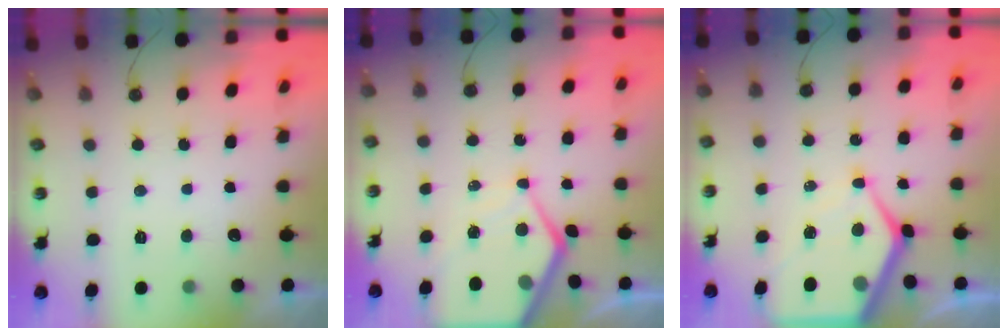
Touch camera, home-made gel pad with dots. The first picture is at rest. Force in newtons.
{"total": 10.4, "press": 10.3, "slide": 0.9}
{"total": 12.6, "press": 12.5, "slide": 0.9}